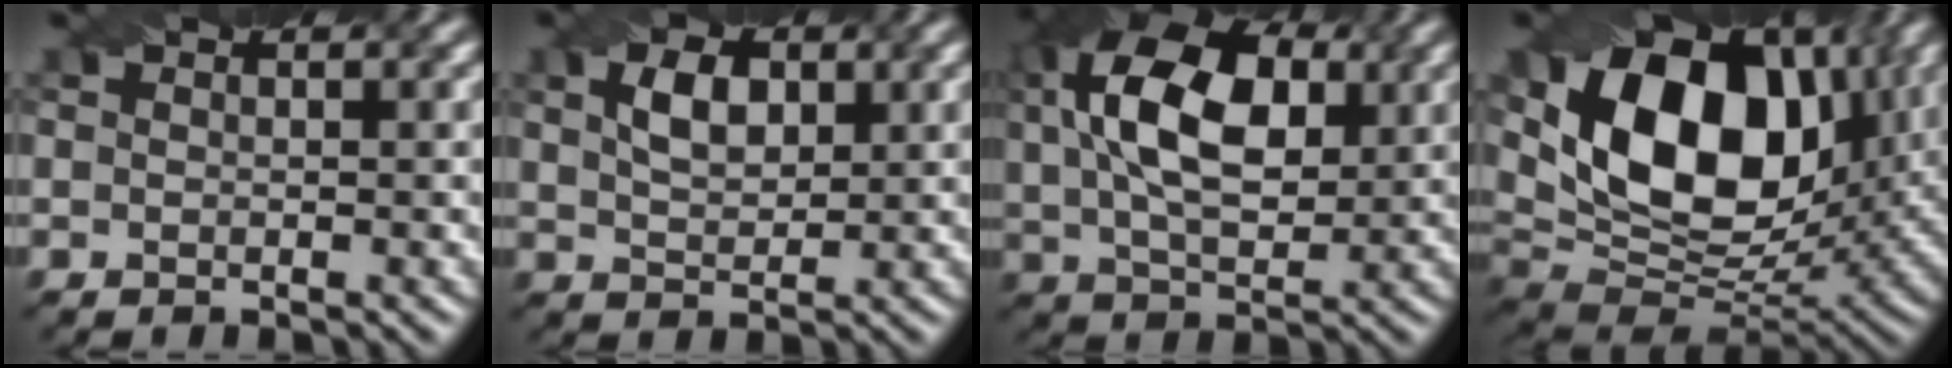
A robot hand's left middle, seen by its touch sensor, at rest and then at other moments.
{"total": 3.5, "force": [1.2, 2.1, 2.5], "torque": [-0.054, 0.006, 0.026]}
{"total": 11.9, "force": [3.2, 6.7, 9.4], "torque": [-0.180, 0.018, 0.051]}
{"total": 15.1, "force": [4.4, 9.5, 10.9], "torque": [-0.188, 0.013, 0.073]}